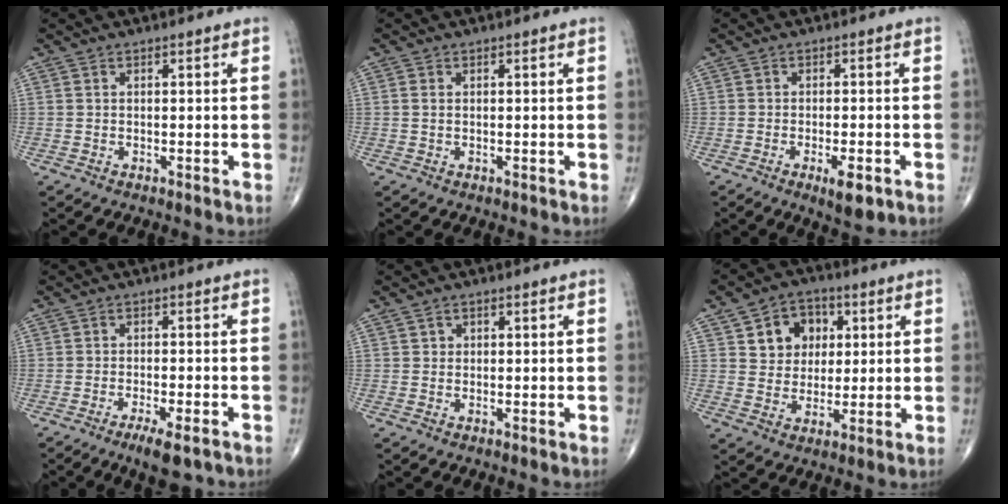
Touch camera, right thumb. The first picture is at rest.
{"total": 0.7, "force": [0.1, 0.5, 0.5], "torque": [-0.015, 0.002, 0.004]}
{"total": 4.9, "force": [-2.3, 1.5, 4.1], "torque": [-0.061, 0.000, -0.030]}
{"total": 5.5, "force": [-3.6, 1.3, 4.0], "torque": [-0.064, 0.004, -0.054]}
{"total": 1.1, "force": [0.3, 1.0, 0.3], "torque": [0.001, 0.001, 0.002]}
{"total": 9.4, "force": [3.0, 7.7, 4.4], "torque": [-0.024, -0.006, 0.049]}